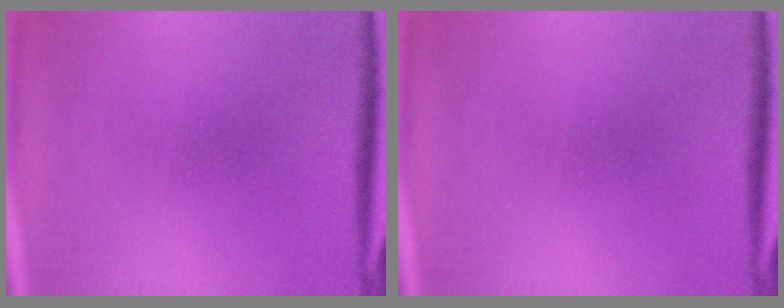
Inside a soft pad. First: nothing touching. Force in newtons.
{"total": 0.0}